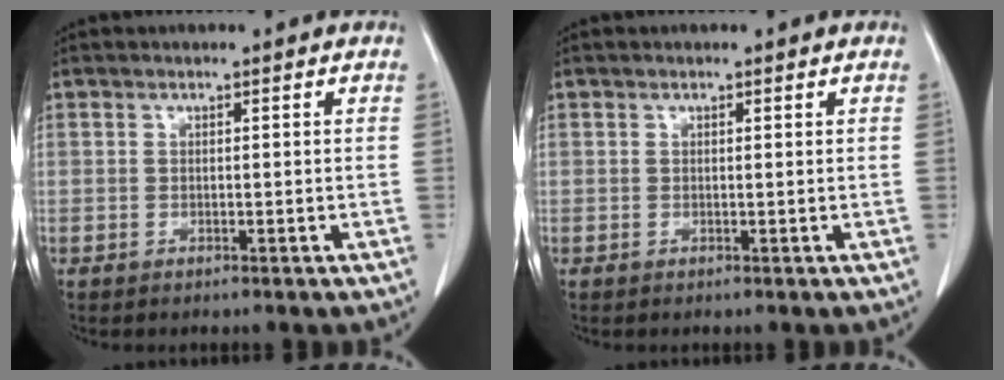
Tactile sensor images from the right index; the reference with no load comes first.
{"total": 0.0}